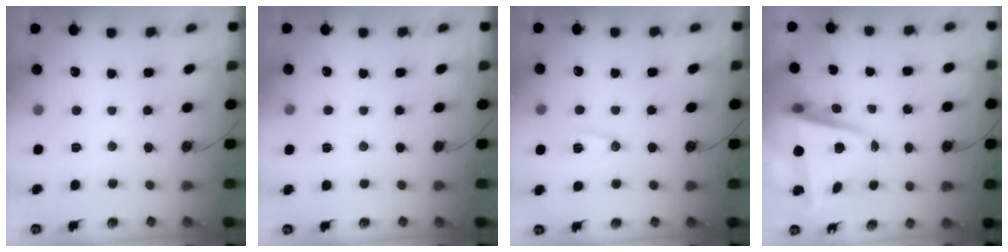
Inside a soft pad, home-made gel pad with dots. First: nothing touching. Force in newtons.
{"total": 5.4, "press": 3.1, "slide": 4.5}
{"total": 9.1, "press": 9.1, "slide": 0.8}
{"total": 8.1, "press": 7.8, "slide": 2.3}